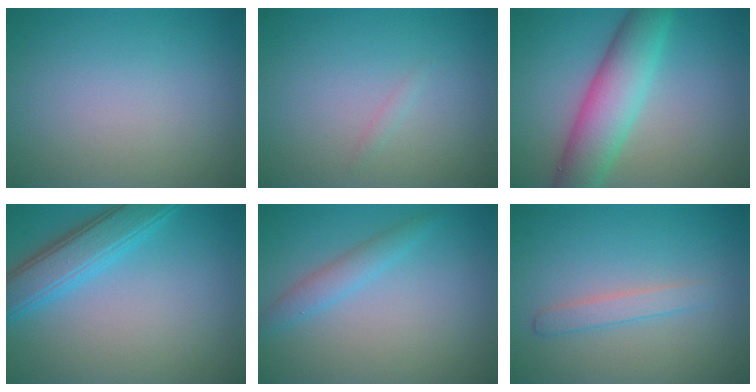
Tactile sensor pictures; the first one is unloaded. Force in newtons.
{"total": 0.5, "press": 0.5, "slide": 0.0}
{"total": 6.8, "press": 6.8, "slide": 0.3}
{"total": 4.8, "press": 4.8, "slide": 0.3}
{"total": 2.0, "press": 2.0, "slide": 0.1}
{"total": 1.8, "press": 1.8, "slide": 0.1}